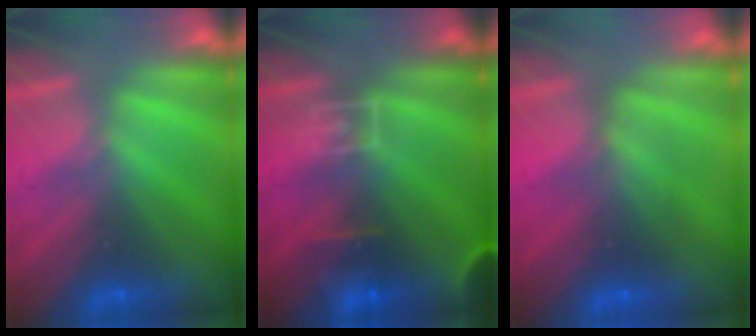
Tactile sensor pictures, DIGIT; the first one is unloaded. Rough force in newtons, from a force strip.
{"total": 7.3}
{"total": 2.6}